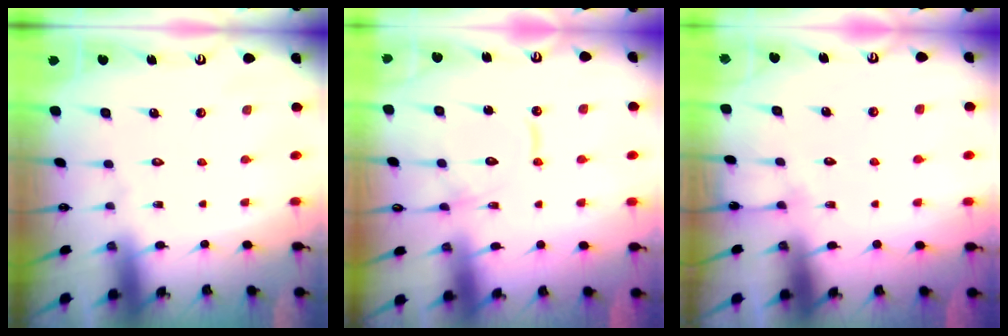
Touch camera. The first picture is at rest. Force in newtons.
{"total": 12.7, "press": 12.7, "slide": 1.3}
{"total": 5.1, "press": 5.1, "slide": 0.5}